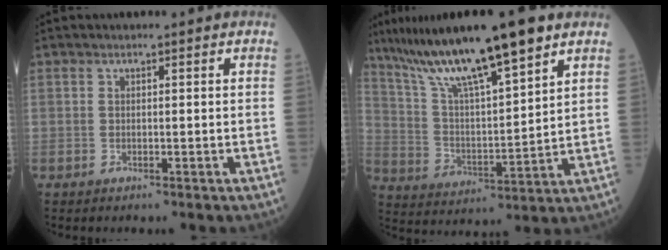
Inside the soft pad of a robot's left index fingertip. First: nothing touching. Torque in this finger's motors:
{"motor_torque": [0.30, -0.32, 0.33, 0.10]}